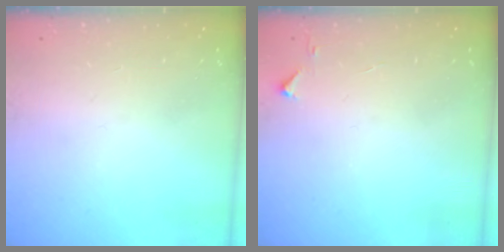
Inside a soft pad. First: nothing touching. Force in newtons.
{"total": 2.8, "press": 2.8, "slide": 0.4}